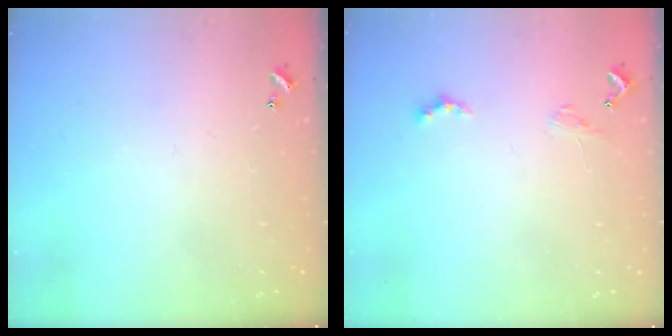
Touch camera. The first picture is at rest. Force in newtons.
{"total": 1.1, "press": 1.1, "slide": 0.4}